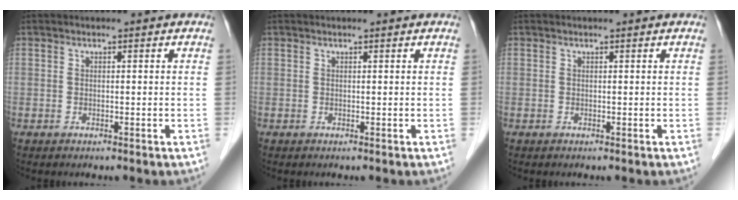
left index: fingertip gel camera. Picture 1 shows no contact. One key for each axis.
{"total": 0.0}
{"total": 0.0}